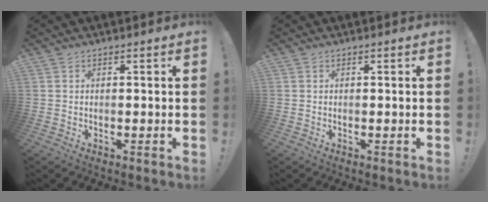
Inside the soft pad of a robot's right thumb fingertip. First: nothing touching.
{"total": 0.0}